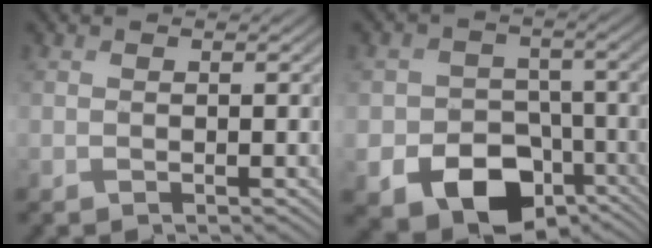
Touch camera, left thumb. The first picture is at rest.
{"total": 13.1, "force": [-6.4, 9.6, 6.3], "torque": [-0.110, -0.039, -0.101]}